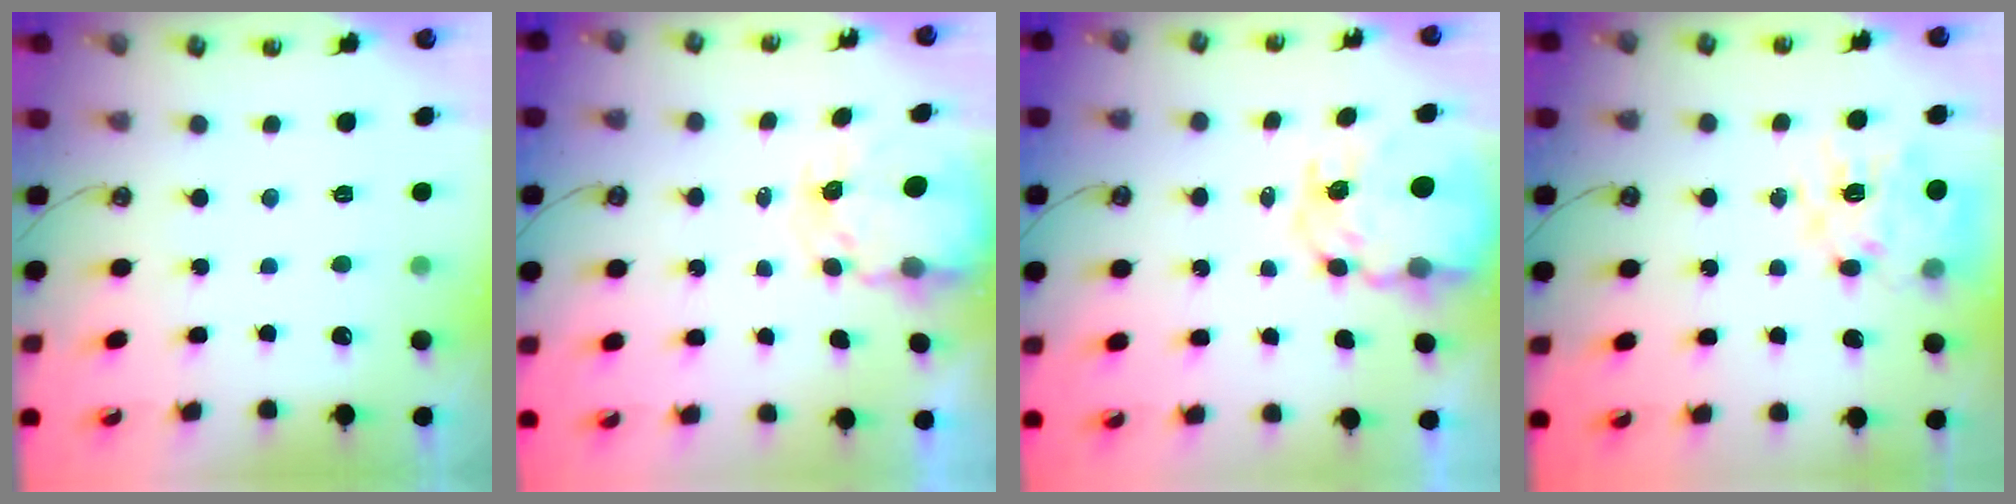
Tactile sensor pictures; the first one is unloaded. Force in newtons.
{"total": 5.8, "press": 5.8, "slide": 0.5}
{"total": 11.9, "press": 11.8, "slide": 1.1}
{"total": 16.1, "press": 16.0, "slide": 1.5}